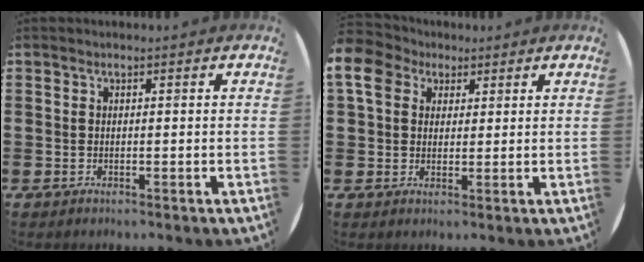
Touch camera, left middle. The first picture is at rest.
{"total": 6.0, "force": [3.3, 4.5, 2.1], "torque": [-0.053, 0.013, 0.060]}